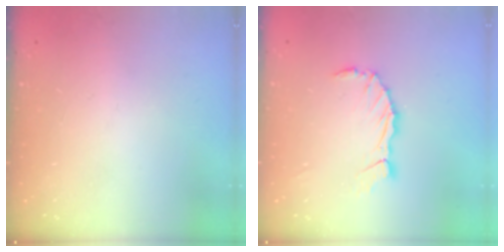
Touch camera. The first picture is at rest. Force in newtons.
{"total": 6.9, "press": 6.9, "slide": 1.0}